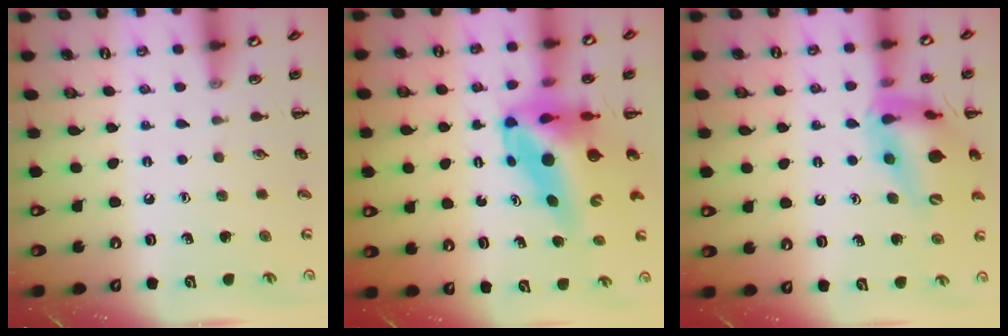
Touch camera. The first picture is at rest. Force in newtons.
{"total": 11.0, "press": 10.5, "slide": 3.5}
{"total": 17.4, "press": 17.0, "slide": 4.0}